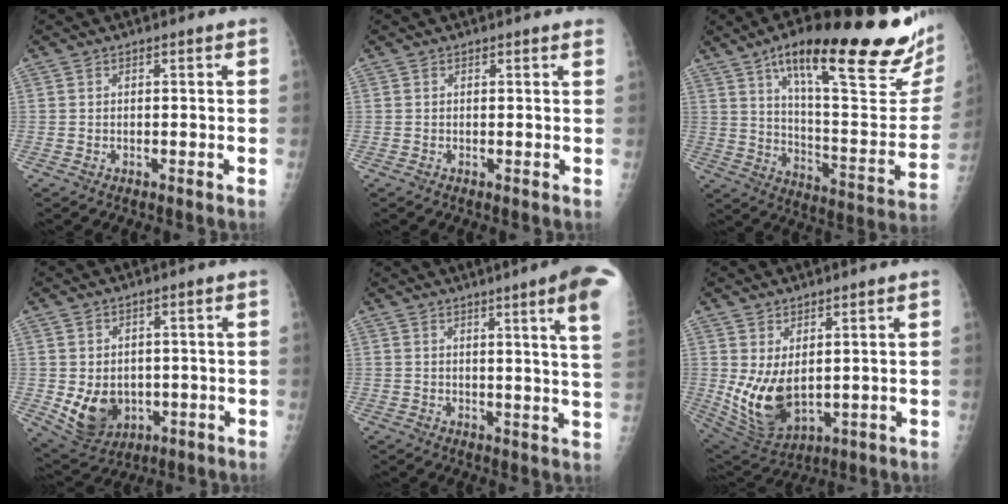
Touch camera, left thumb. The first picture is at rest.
{"total": 1.4, "force": [1.3, 0.0, 0.6], "torque": [-0.011, -0.002, 0.010]}
{"total": 31.5, "force": [18.4, 7.4, 24.5], "torque": [-0.314, -0.048, 0.286]}
{"total": 8.9, "force": [-1.0, 7.0, 5.4], "torque": [-0.069, -0.009, 0.008]}
{"total": 12.3, "force": [6.9, -0.6, 10.2], "torque": [-0.128, -0.034, 0.068]}
{"total": 10.7, "force": [1.7, 5.9, 8.8], "torque": [-0.153, -0.030, 0.056]}